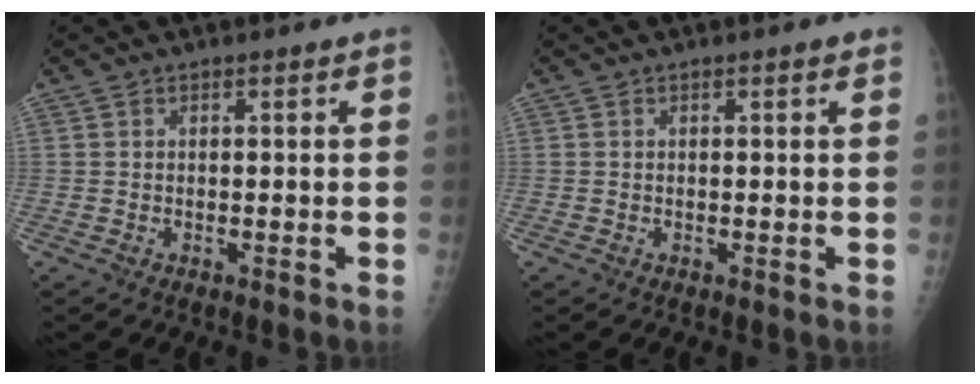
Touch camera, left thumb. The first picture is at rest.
{"total": 0.8, "force": [0.5, 0.2, 0.6], "torque": [-0.008, 0.000, 0.003]}